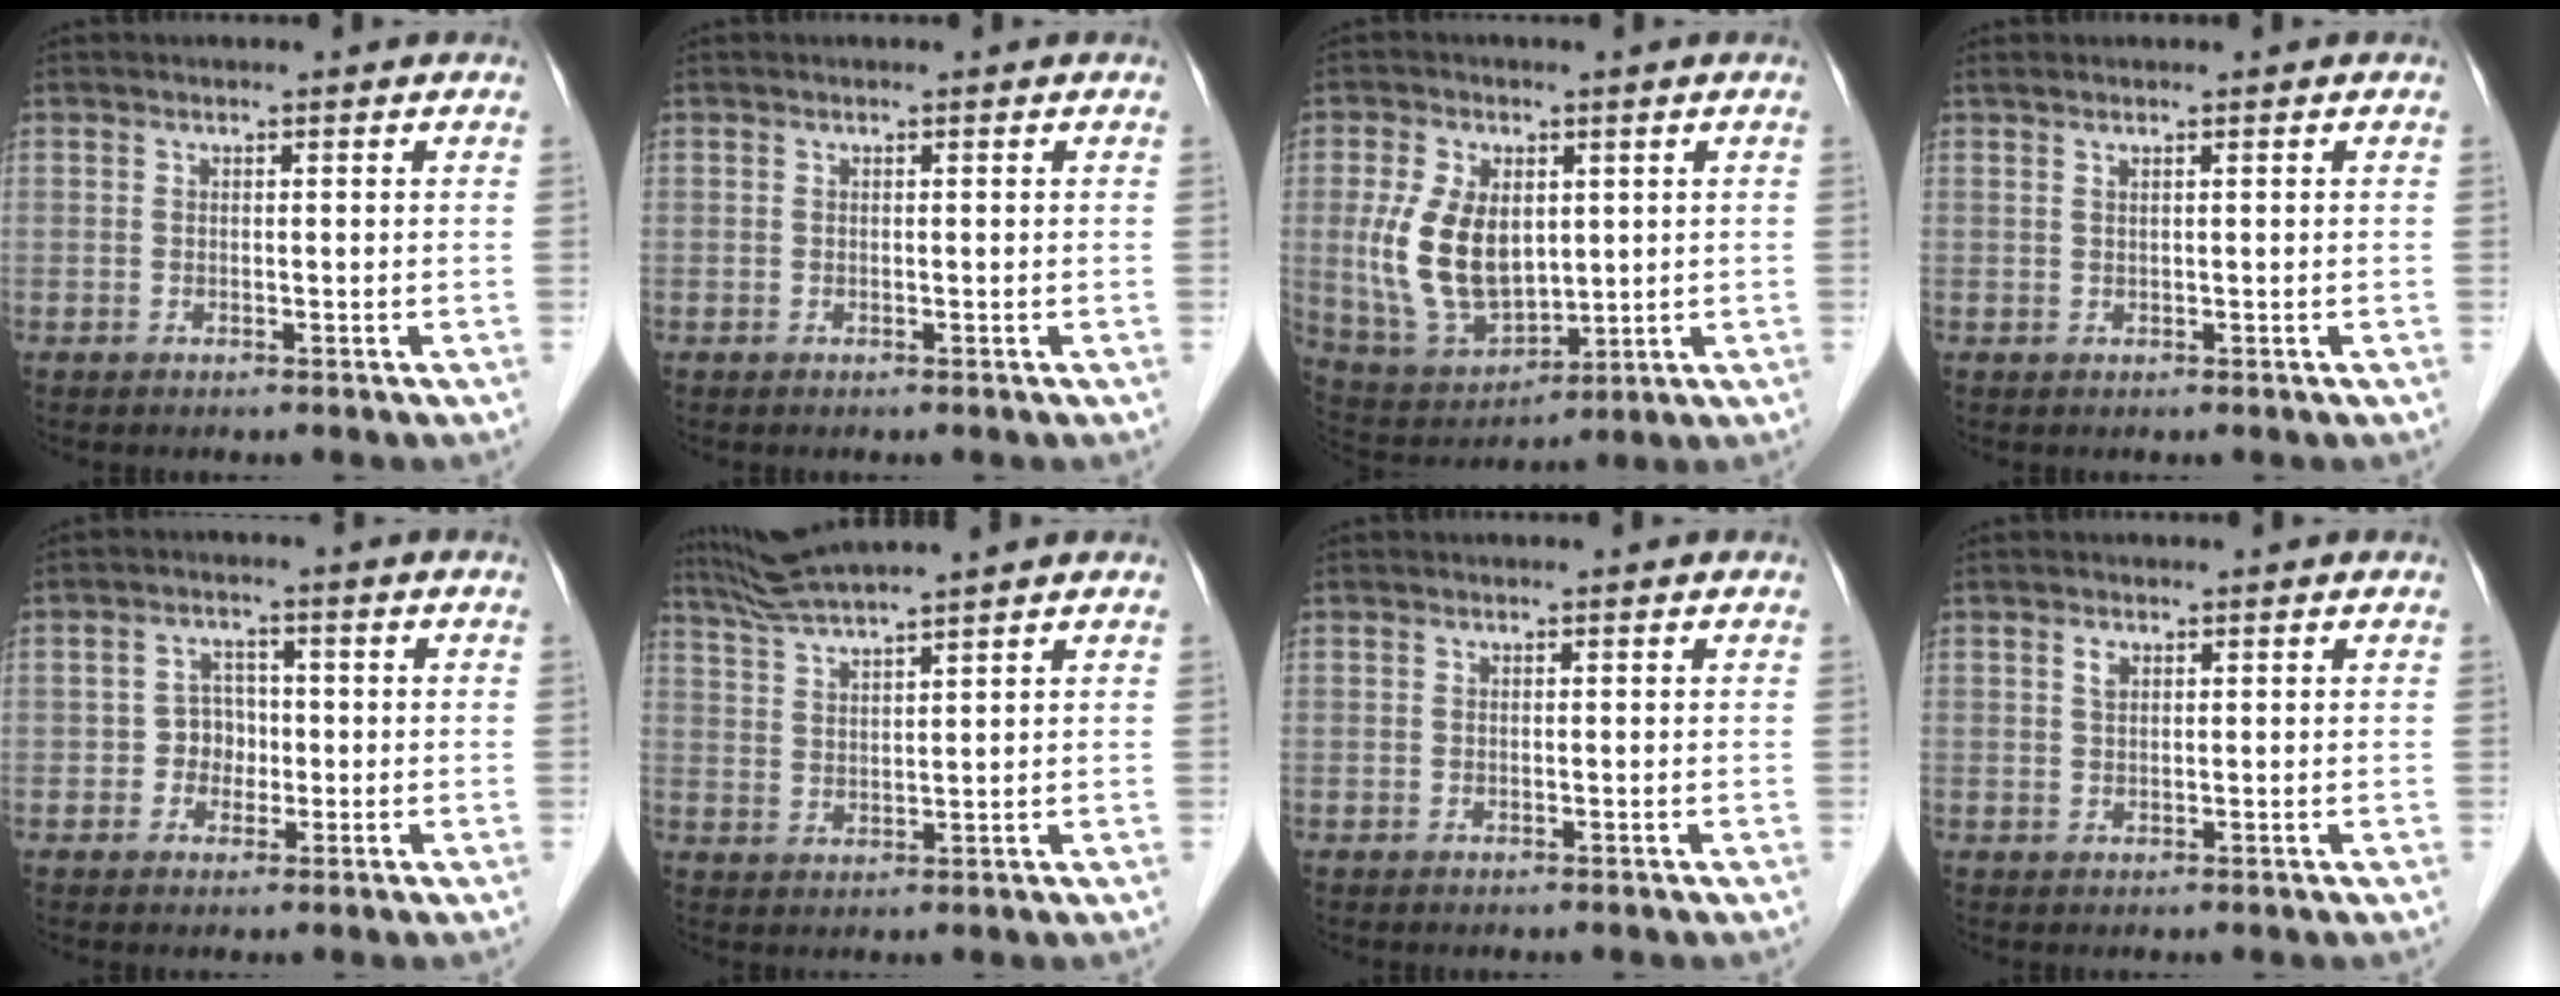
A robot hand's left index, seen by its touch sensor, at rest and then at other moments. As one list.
[{"total": 0.0}, {"total": 11.3, "force": [1.4, 6.7, 9.0], "torque": [-0.191, -0.001, 0.046]}, {"total": 0.6, "force": [0.4, -0.1, 0.5], "torque": [-0.017, 0.008, 0.012]}, {"total": 3.5, "force": [-0.7, 3.2, 1.5], "torque": [-0.024, 0.010, -0.013]}, {"total": 7.8, "force": [6.9, -1.5, 3.2], "torque": [-0.066, 0.023, 0.130]}, {"total": 0.0}, {"total": 1.3, "force": [0.6, 0.6, 0.9], "torque": [-0.019, 0.003, 0.011]}]